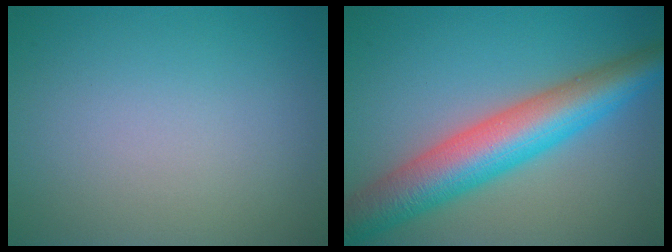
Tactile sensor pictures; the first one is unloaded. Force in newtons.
{"total": 8.9, "press": 8.9, "slide": 0.1}